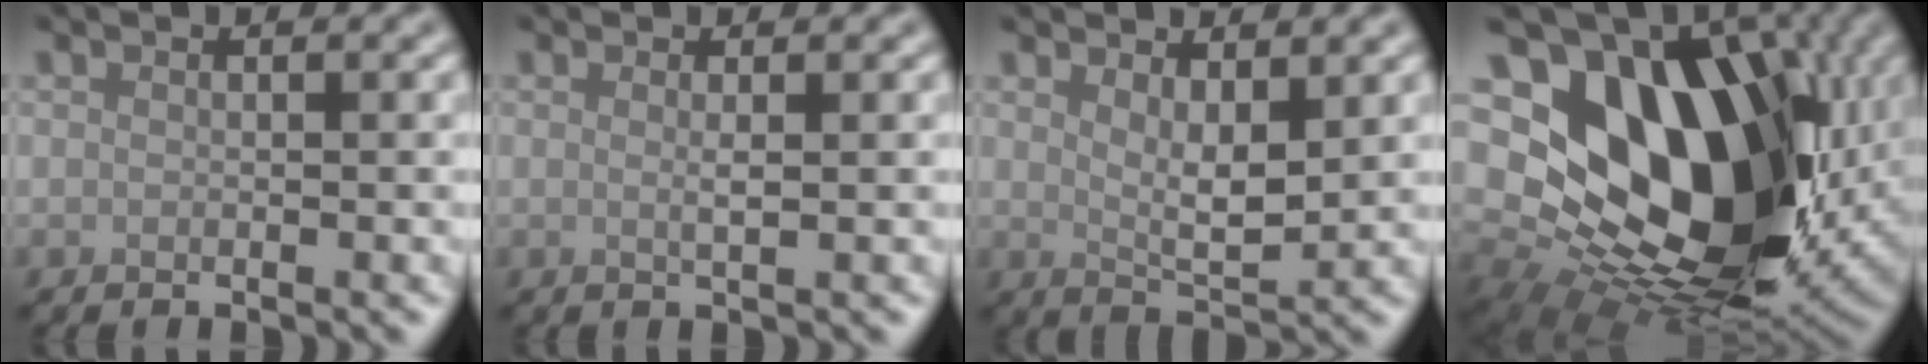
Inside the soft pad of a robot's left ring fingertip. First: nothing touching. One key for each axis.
{"total": 1.1, "fx": 0.3, "fy": 0.3, "fz": 1.0, "tx": -0.012, "ty": -0.001, "tz": 0.000}
{"total": 3.1, "fx": 1.2, "fy": 1.0, "fz": 2.6, "tx": -0.051, "ty": -0.009, "tz": 0.025}
{"total": 20.3, "fx": 3.2, "fy": 14.4, "fz": 13.9, "tx": -0.231, "ty": -0.011, "tz": 0.088}